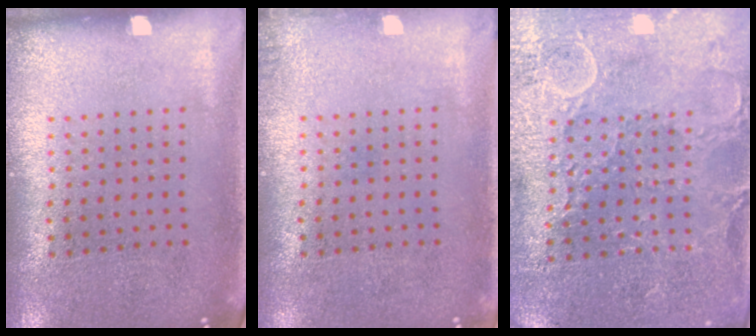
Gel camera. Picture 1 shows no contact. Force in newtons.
{"total": 0.8, "press": 0.8, "slide": 0.0}
{"total": 3.2, "press": 3.2, "slide": 0.5}